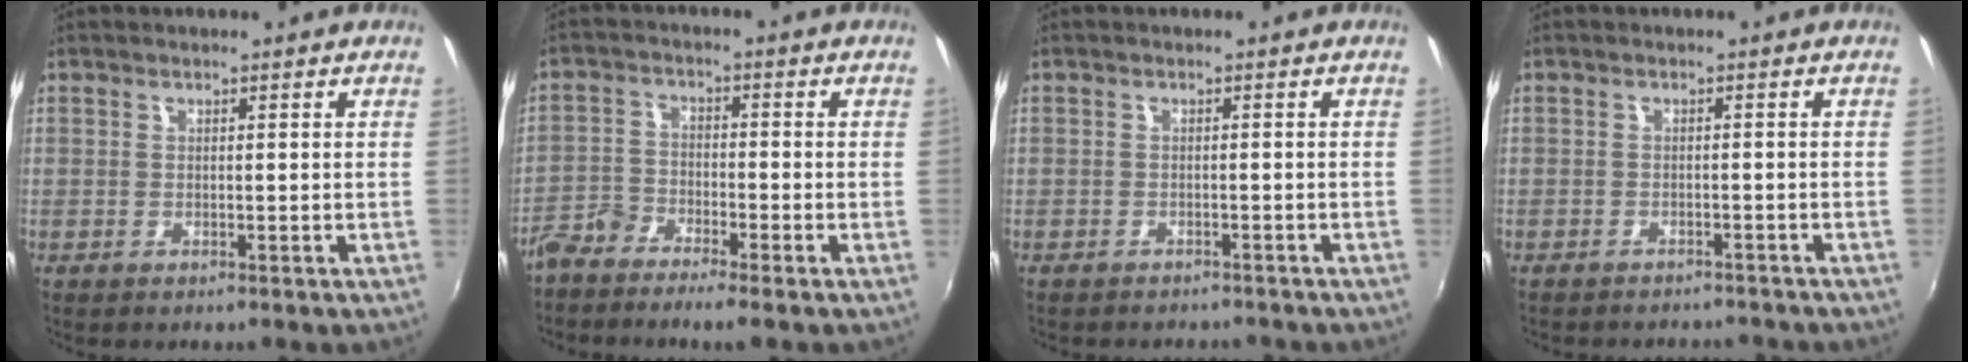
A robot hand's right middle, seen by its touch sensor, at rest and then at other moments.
{"total": 4.5, "force": [-4.0, 1.0, 2.0], "torque": [-0.057, 0.003, -0.084]}
{"total": 3.5, "force": [-3.2, 1.3, 0.9], "torque": [-0.026, -0.004, -0.044]}
{"total": 6.0, "force": [-5.5, 1.9, 1.7], "torque": [-0.044, -0.007, -0.072]}